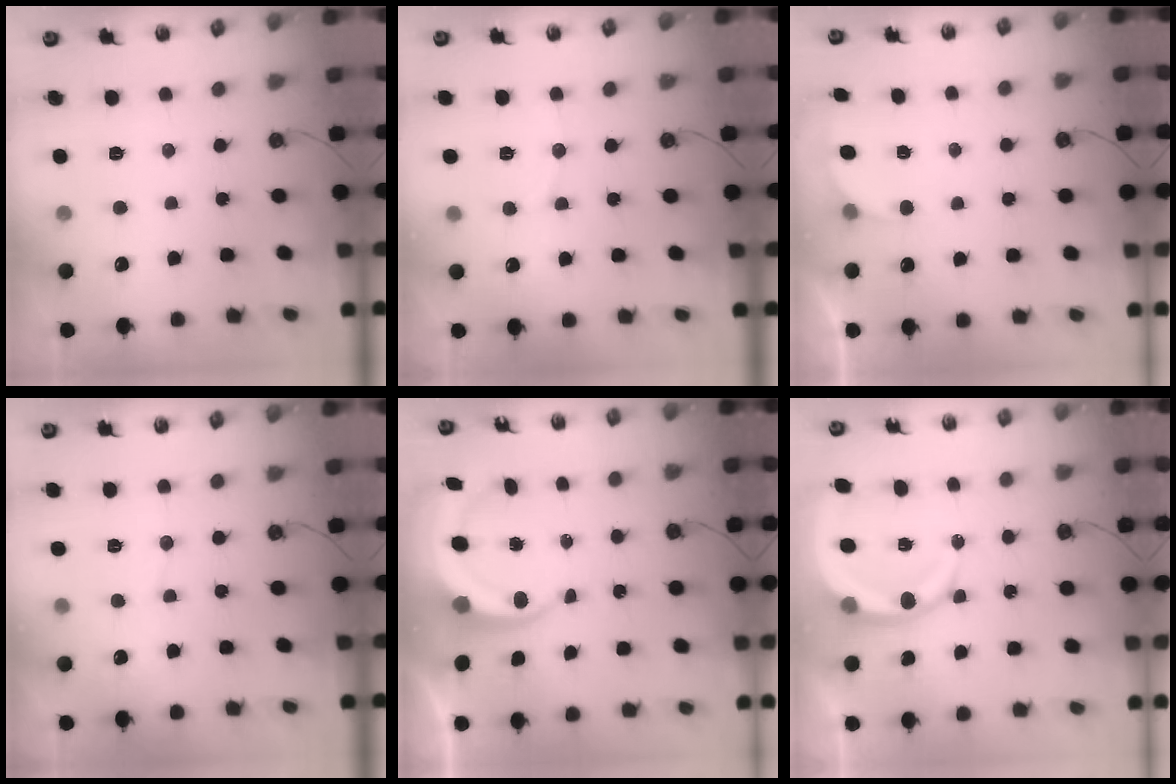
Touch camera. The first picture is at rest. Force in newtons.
{"total": 5.0, "press": 4.8, "slide": 1.2}
{"total": 2.4, "press": 2.2, "slide": 1.0}
{"total": 2.8, "press": 2.8, "slide": 0.3}
{"total": 8.1, "press": 7.9, "slide": 1.5}
{"total": 10.7, "press": 10.5, "slide": 2.4}